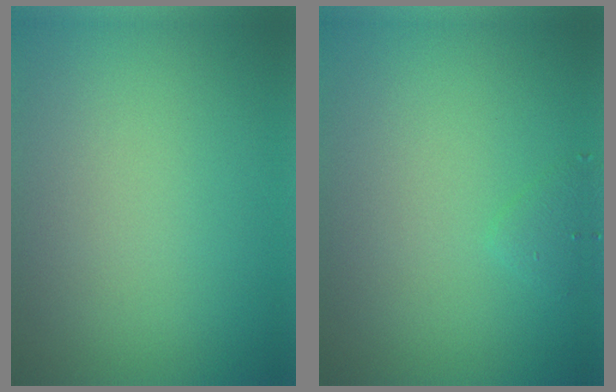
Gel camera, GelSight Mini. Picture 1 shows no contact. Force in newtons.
{"total": 0.9, "press": 0.9, "slide": 0.0}